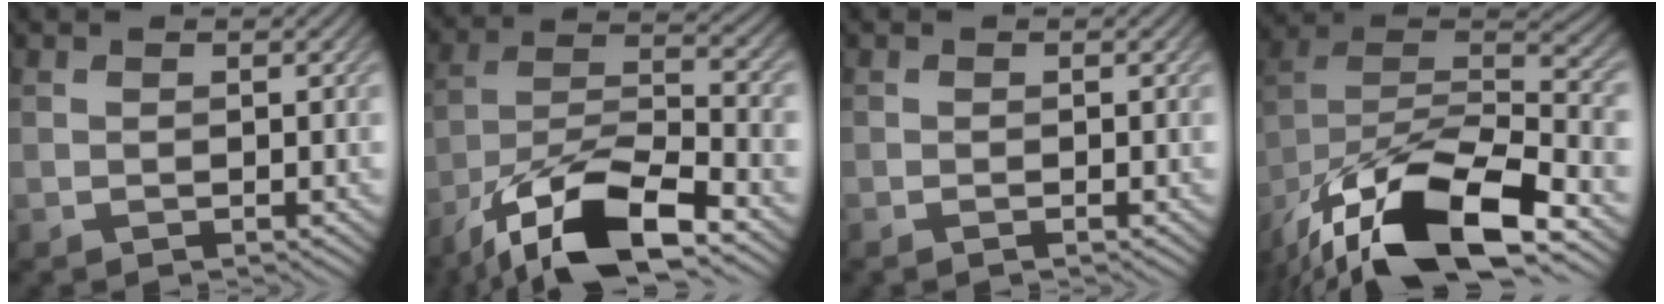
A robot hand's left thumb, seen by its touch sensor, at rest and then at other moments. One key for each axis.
{"total": 15.2, "fx": -9.8, "fy": 5.0, "fz": 10.5, "tx": -0.207, "ty": -0.011, "tz": -0.187}
{"total": 0.7, "fx": -0.4, "fy": 0.0, "fz": 0.5, "tx": -0.011, "ty": -0.002, "tz": -0.008}
{"total": 18.1, "fx": -11.1, "fy": 7.3, "fz": 12.4, "tx": -0.263, "ty": -0.020, "tz": -0.189}